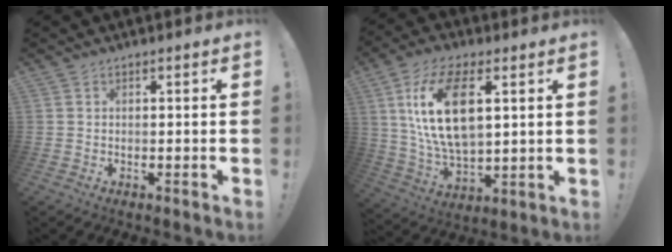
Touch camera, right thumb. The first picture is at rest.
{"total": 18.5, "force": [5.9, 9.4, 14.9], "torque": [-0.286, -0.011, 0.100]}